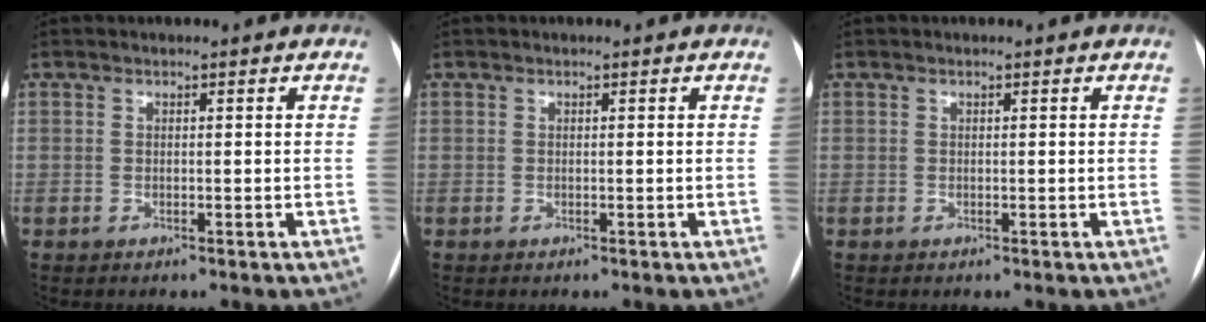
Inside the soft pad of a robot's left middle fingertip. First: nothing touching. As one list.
[{"total": 0.0}, {"total": 0.0}]